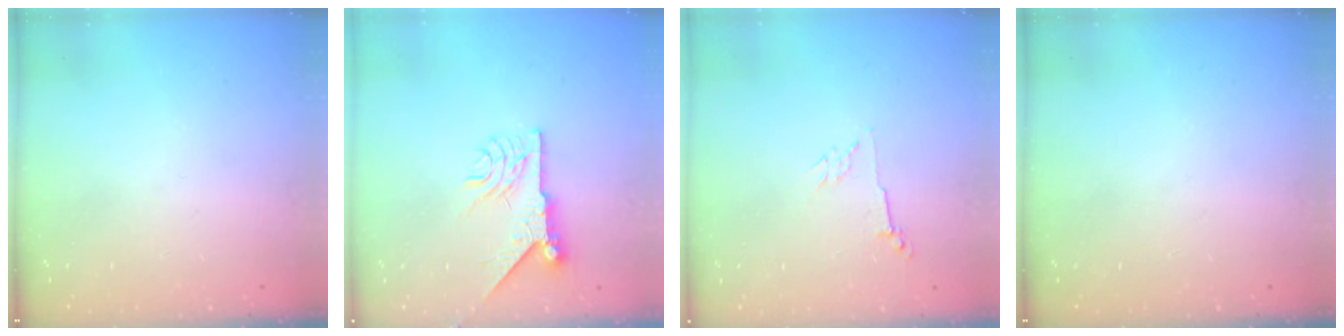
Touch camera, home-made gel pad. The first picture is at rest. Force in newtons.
{"total": 9.1, "press": 9.1, "slide": 1.1}
{"total": 2.8, "press": 2.7, "slide": 0.6}
{"total": 0.0}